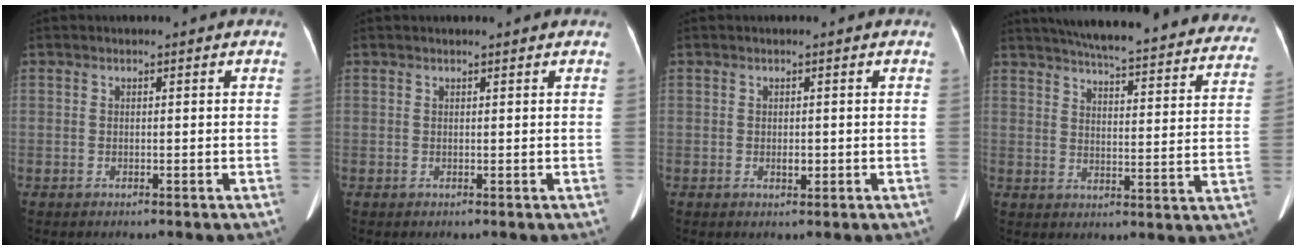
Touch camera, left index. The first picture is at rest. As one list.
[{"total": 1.6, "force": [1.5, 0.1, 0.8], "torque": [-0.010, 0.017, 0.021]}, {"total": 1.1, "force": [-0.1, 0.6, 0.9], "torque": [-0.016, -0.001, 0.001]}, {"total": 32.5, "force": [29.1, 4.6, 13.8], "torque": [-0.208, -0.057, 0.345]}]